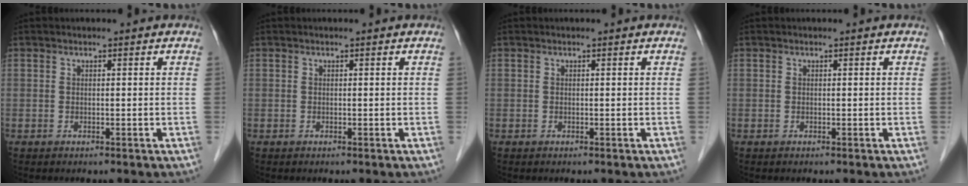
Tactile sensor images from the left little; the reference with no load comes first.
{"total": 0.0}
{"total": 0.0}
{"total": 0.0}